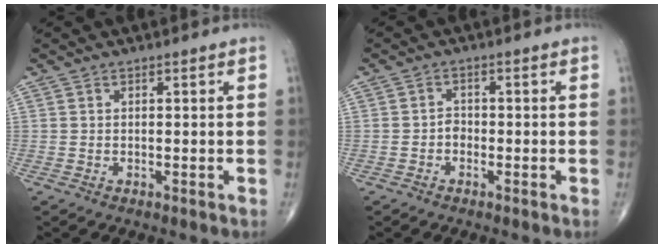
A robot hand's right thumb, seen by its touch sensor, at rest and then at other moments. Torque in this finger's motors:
{"motor_torque": [1.04, 0.80, 0.03, -0.31, -0.01]}